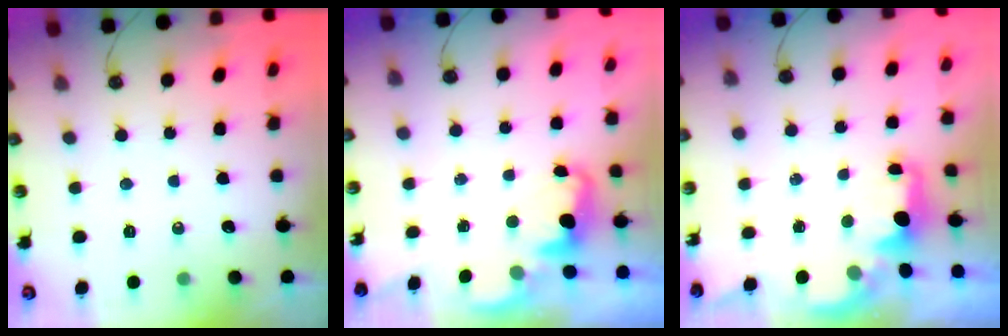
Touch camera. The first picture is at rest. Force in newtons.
{"total": 2.4, "press": 2.3, "slide": 0.7}
{"total": 1.8, "press": 1.7, "slide": 0.6}